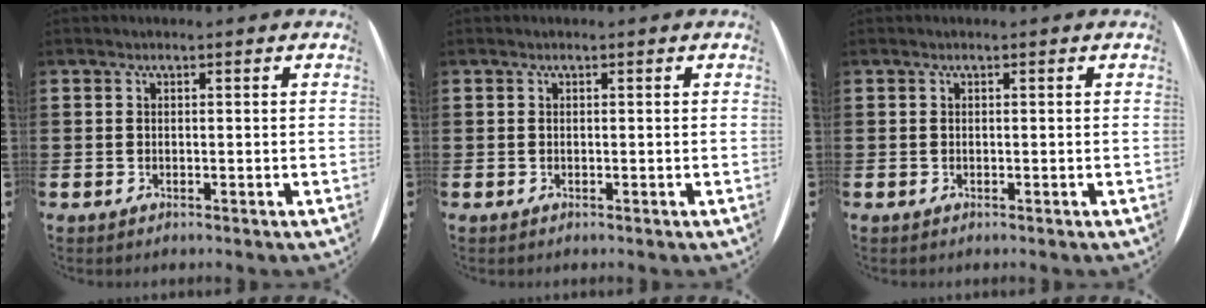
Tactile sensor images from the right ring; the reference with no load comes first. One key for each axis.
{"total": 0.0}
{"total": 0.0}